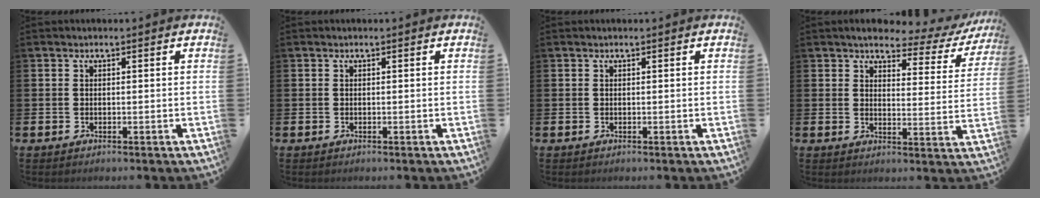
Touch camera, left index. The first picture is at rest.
{"total": 0.0}
{"total": 0.0}
{"total": 3.7, "force": [3.2, 1.4, 1.3], "torque": [-0.025, -0.031, 0.043]}